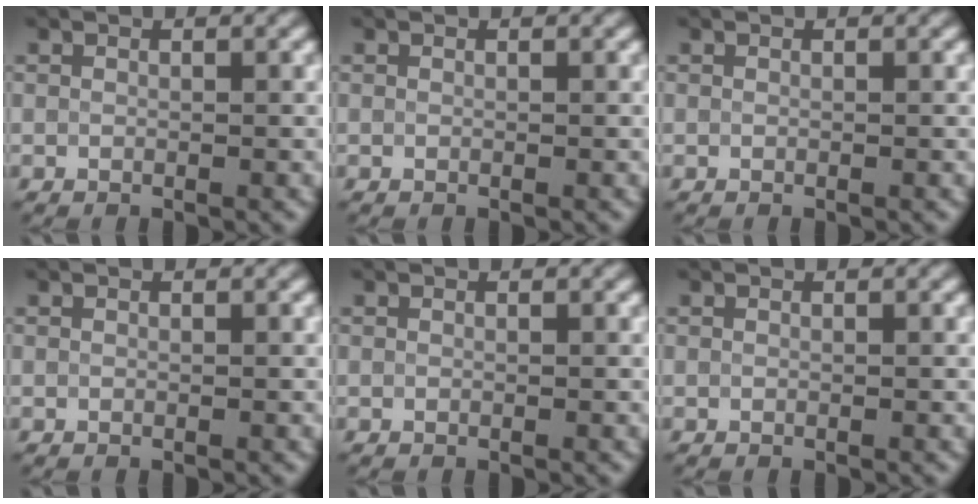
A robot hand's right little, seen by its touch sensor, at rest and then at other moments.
{"total": 0.0}
{"total": 0.0}
{"total": 0.0}
{"total": 0.0}
{"total": 0.0}